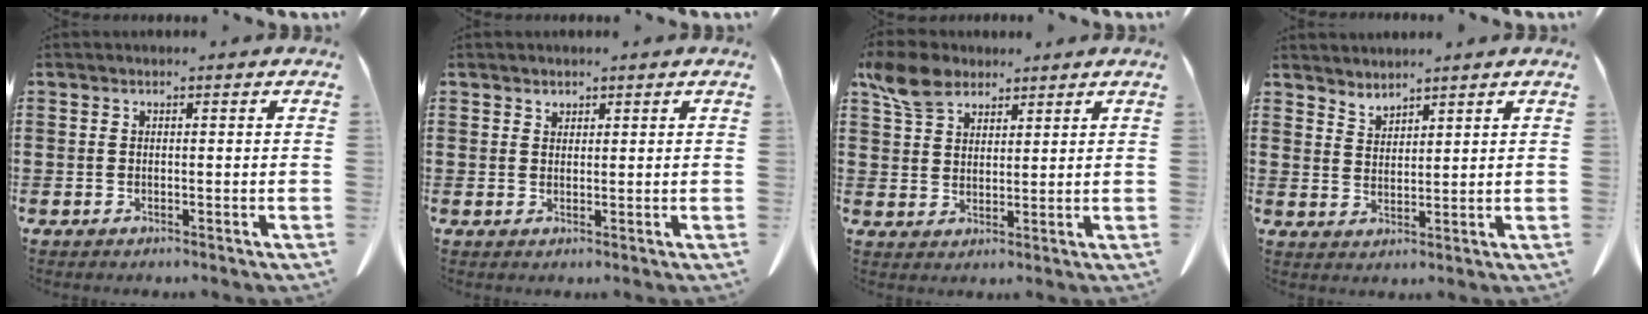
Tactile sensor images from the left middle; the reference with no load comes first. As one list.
[{"total": 1.2, "force": [1.1, 0.4, 0.1], "torque": [-0.005, -0.002, 0.023]}, {"total": 6.7, "force": [4.9, 3.7, 2.7], "torque": [-0.065, -0.003, 0.093]}, {"total": 2.7, "force": [2.6, 0.1, -0.2], "torque": [-0.004, -0.010, 0.052]}]